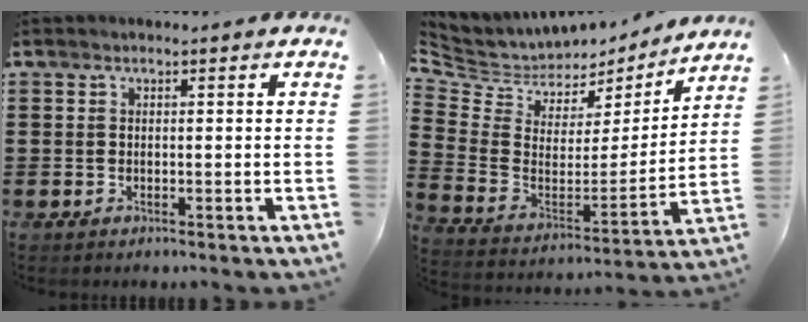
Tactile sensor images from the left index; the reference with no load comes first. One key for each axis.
{"total": 5.7, "fx": 4.6, "fy": 3.2, "fz": 1.0, "tx": -0.057, "ty": -0.044, "tz": 0.079}